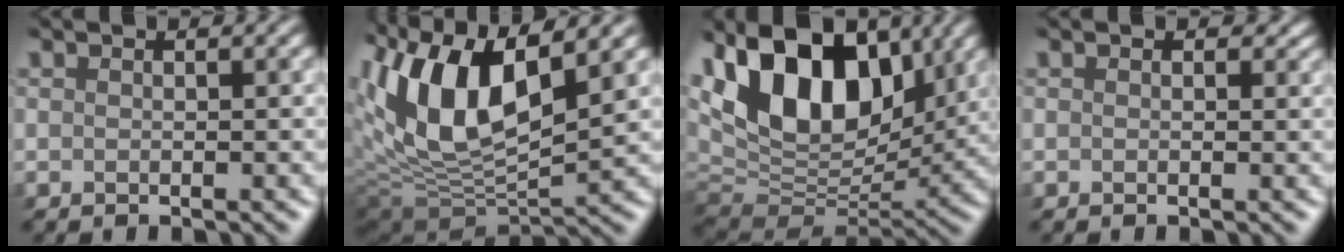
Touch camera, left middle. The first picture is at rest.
{"total": 11.5, "force": [4.9, 4.8, 9.2], "torque": [-0.183, 0.014, 0.089]}
{"total": 13.4, "force": [6.1, 8.1, 8.8], "torque": [-0.156, 0.019, 0.104]}
{"total": 1.1, "force": [0.4, 0.8, 0.5], "torque": [-0.009, 0.002, -0.001]}